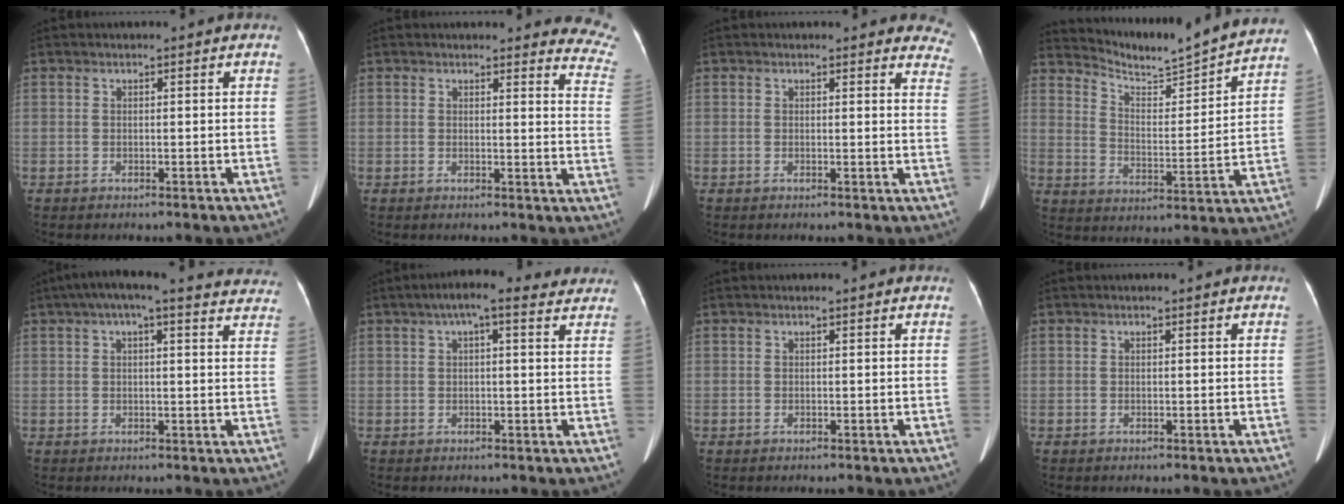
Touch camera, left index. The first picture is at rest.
{"total": 11.0, "force": [10.8, 1.3, 1.3], "torque": [0.025, -0.096, 0.069]}
{"total": 9.4, "force": [8.9, 2.4, 1.8], "torque": [0.020, -0.034, 0.057]}
{"total": 16.2, "force": [15.7, -0.4, 3.9], "torque": [-0.078, -0.046, 0.219]}
{"total": 18.5, "force": [15.8, 4.2, 8.8], "torque": [-0.115, 0.035, 0.179]}
{"total": 8.1, "force": [5.7, 2.1, 5.3], "torque": [-0.075, 0.037, 0.071]}
{"total": 0.0}
{"total": 0.0}